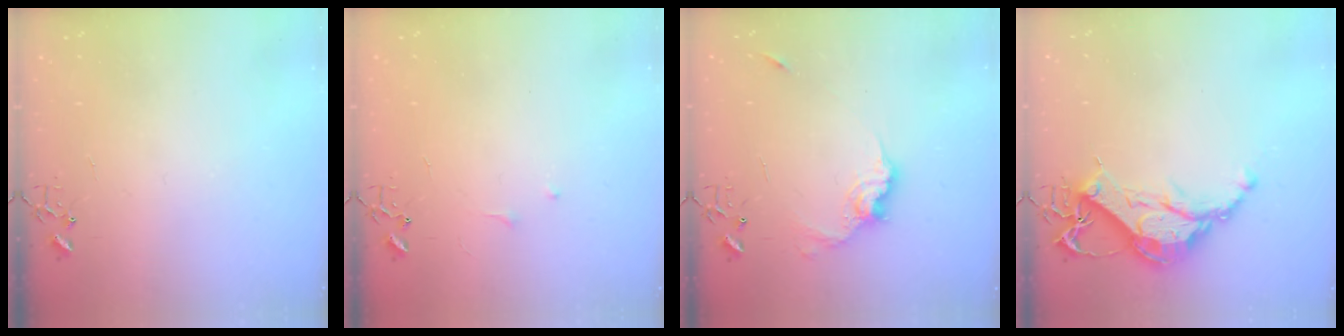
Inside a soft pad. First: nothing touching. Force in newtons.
{"total": 4.7, "press": 4.7, "slide": 0.7}
{"total": 11.5, "press": 11.5, "slide": 0.8}
{"total": 13.8, "press": 13.8, "slide": 1.1}